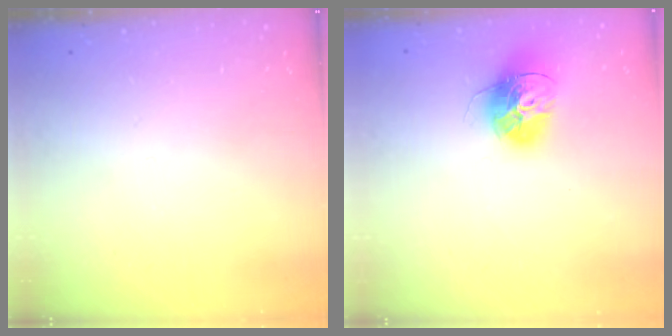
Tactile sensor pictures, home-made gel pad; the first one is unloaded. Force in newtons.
{"total": 14.5, "press": 14.4, "slide": 1.5}